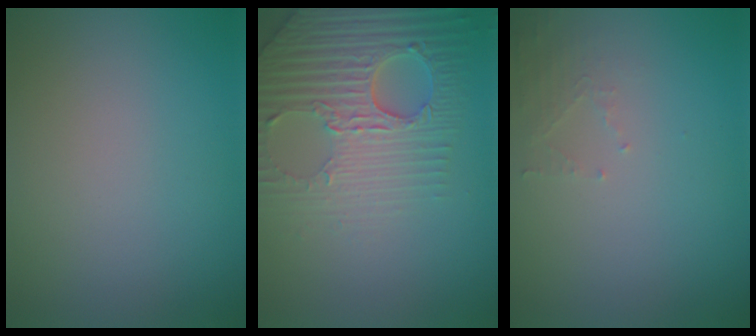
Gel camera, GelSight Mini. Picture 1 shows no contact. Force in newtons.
{"total": 6.2, "press": 5.2, "slide": 3.3}
{"total": 1.4, "press": 1.3, "slide": 0.3}